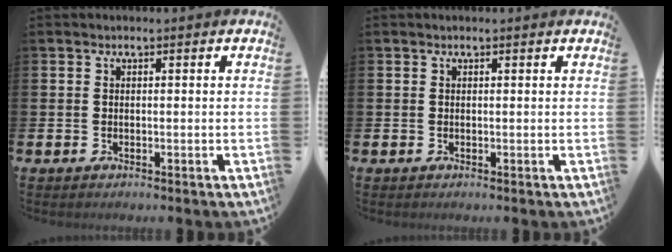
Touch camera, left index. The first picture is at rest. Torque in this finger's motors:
{"motor_torque": [0.70, -1.17, 0.13, 0.00]}